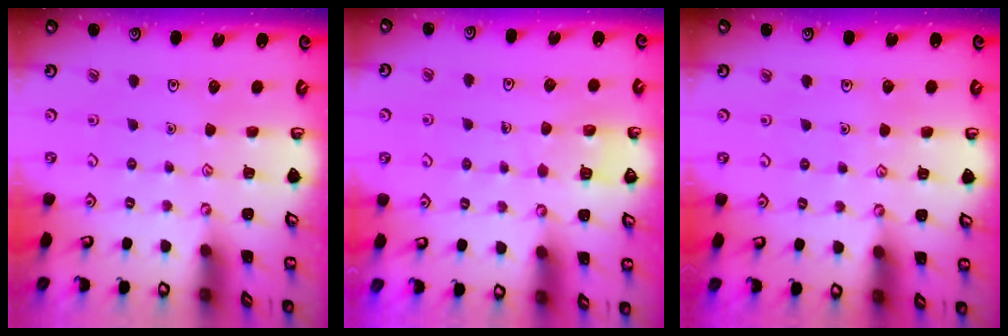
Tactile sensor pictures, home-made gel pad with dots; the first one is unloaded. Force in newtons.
{"total": 4.3, "press": 4.3, "slide": 0.3}
{"total": 3.8, "press": 3.8, "slide": 0.3}